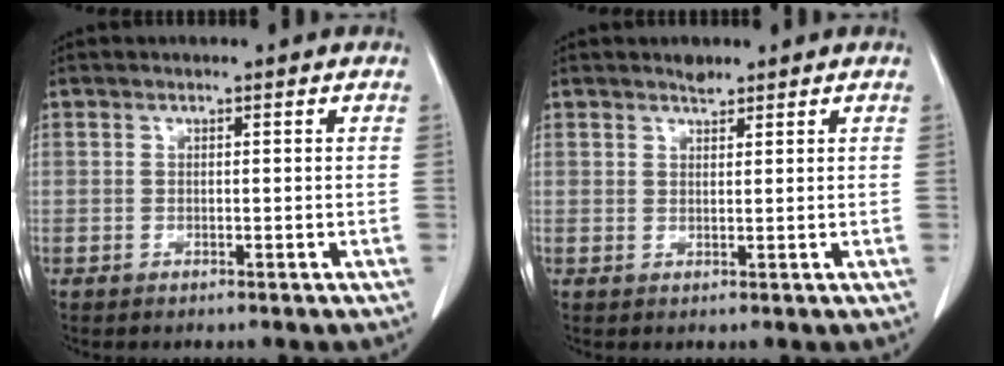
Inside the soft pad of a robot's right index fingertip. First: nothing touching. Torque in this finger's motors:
{"motor_torque": [0.02, 0.02, 0.00, 0.02]}